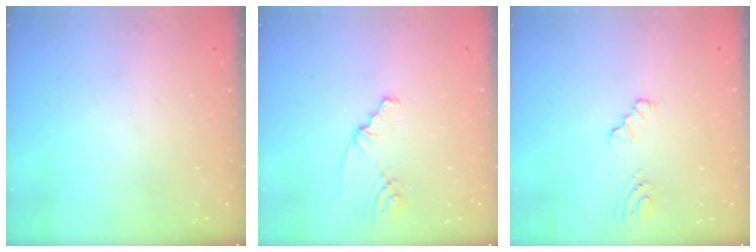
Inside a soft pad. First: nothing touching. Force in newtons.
{"total": 1.1, "press": 1.1, "slide": 0.2}
{"total": 2.8, "press": 2.8, "slide": 0.1}